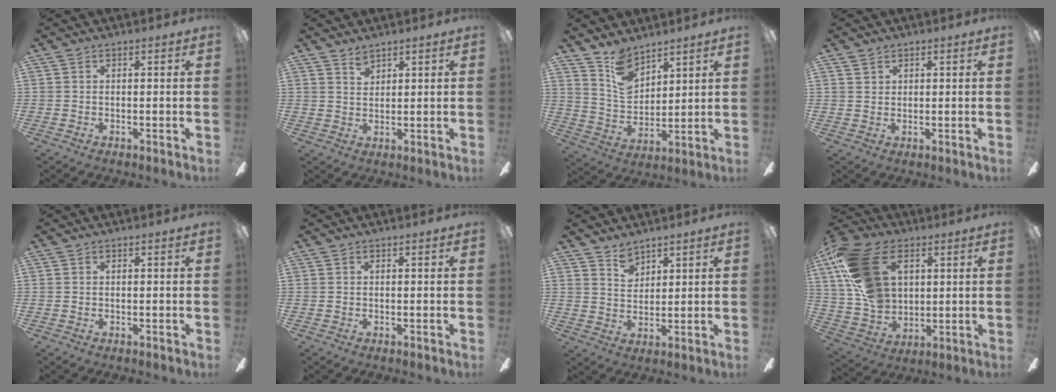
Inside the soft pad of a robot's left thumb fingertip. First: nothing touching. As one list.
[{"total": 2.8, "force": [2.5, 1.2, 0.7], "torque": [-0.010, -0.009, 0.045]}, {"total": 10.1, "force": [7.7, 5.5, 3.5], "torque": [-0.066, -0.046, 0.148]}, {"total": 1.6, "force": [1.2, 1.0, 0.2], "torque": [-0.004, 0.002, 0.024]}, {"total": 0.0}, {"total": 0.0}, {"total": 4.8, "force": [4.1, 2.4, 1.0], "torque": [-0.014, -0.018, 0.076]}, {"total": 21.1, "force": [7.8, 13.7, 14.0], "torque": [-0.299, -0.015, 0.145]}]